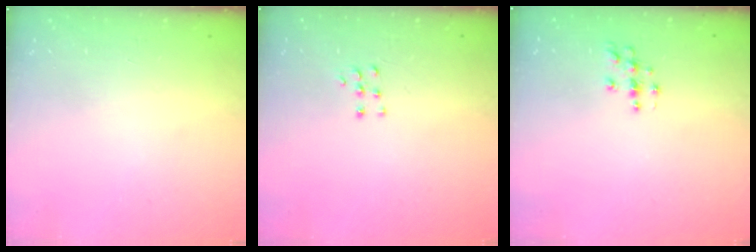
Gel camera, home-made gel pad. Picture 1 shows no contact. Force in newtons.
{"total": 4.6, "press": 4.5, "slide": 0.5}
{"total": 4.1, "press": 4.1, "slide": 0.5}